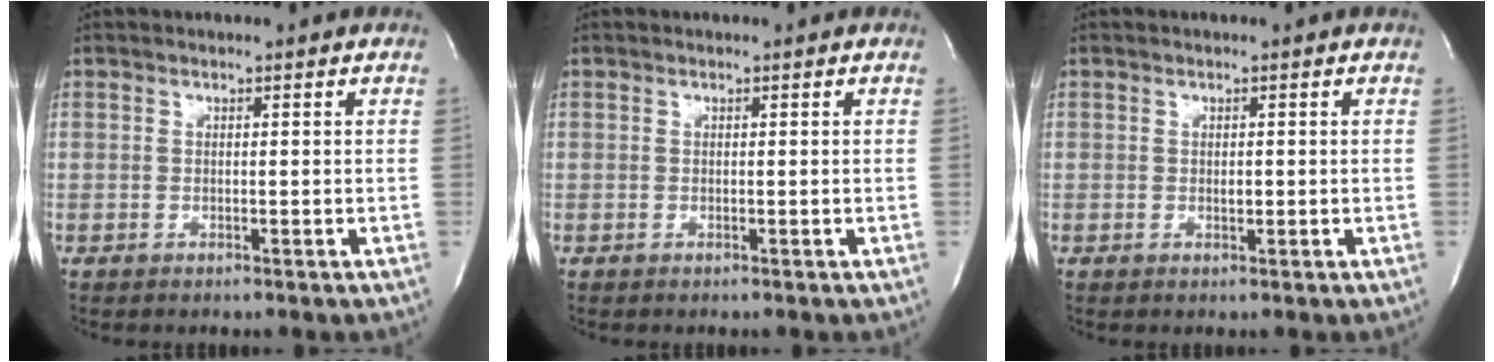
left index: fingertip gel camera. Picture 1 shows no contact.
{"total": 0.0}
{"total": 0.7, "force": [0.0, 0.3, 0.6], "torque": [-0.010, 0.000, 0.000]}